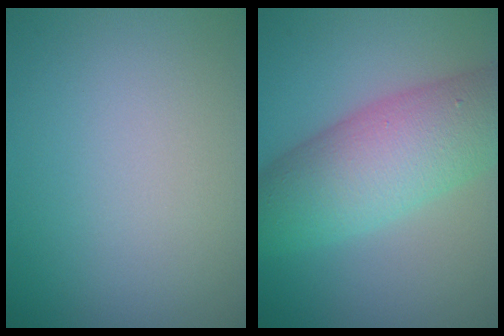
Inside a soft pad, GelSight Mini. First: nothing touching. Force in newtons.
{"total": 8.4, "press": 8.4, "slide": 0.1}